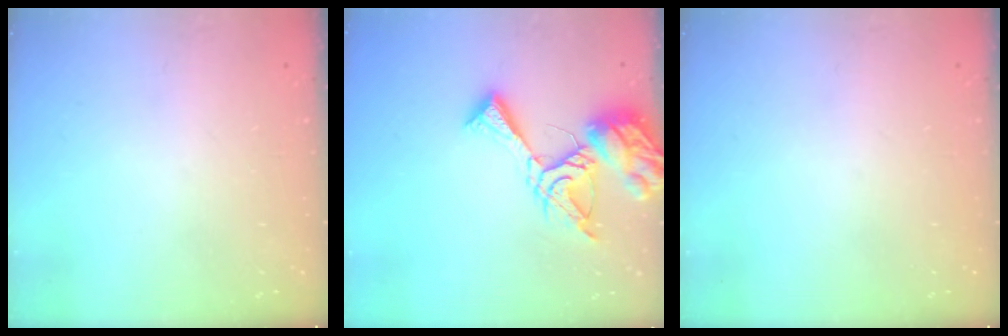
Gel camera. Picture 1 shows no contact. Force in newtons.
{"total": 13.7, "press": 13.7, "slide": 1.4}
{"total": 0.0}